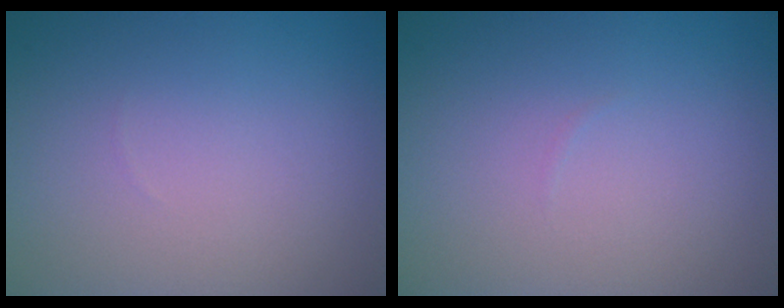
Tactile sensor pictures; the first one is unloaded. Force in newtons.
{"total": 0.0}